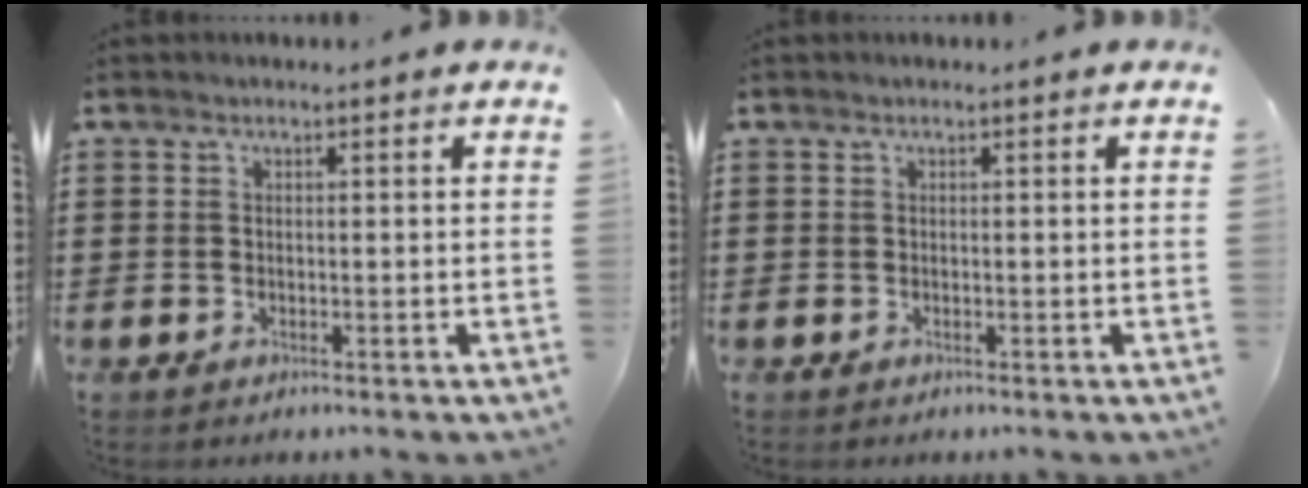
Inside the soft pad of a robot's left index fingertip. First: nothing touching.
{"total": 0.0}